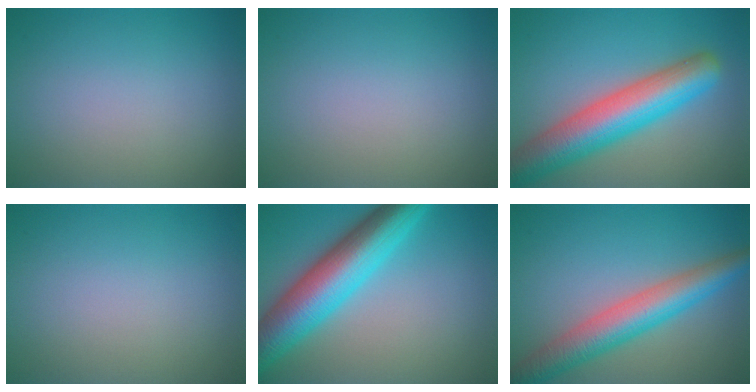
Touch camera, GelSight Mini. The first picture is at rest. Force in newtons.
{"total": 0.0}
{"total": 9.0, "press": 9.0, "slide": 0.3}
{"total": 0.0}
{"total": 9.7, "press": 9.7, "slide": 0.1}
{"total": 6.5, "press": 6.5, "slide": 0.1}